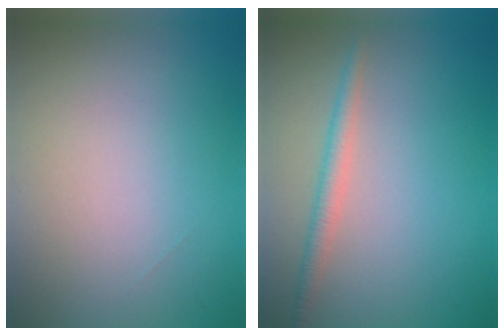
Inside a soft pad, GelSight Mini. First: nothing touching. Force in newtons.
{"total": 2.0, "press": 2.0, "slide": 0.0}